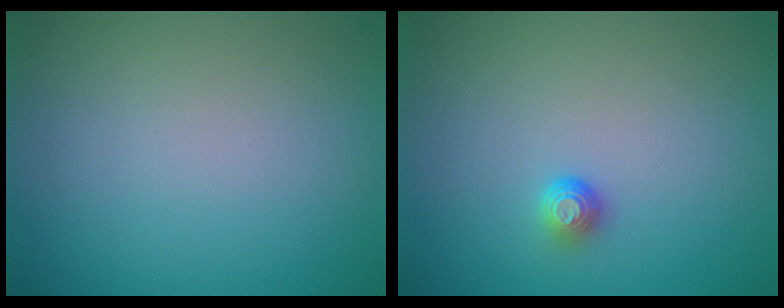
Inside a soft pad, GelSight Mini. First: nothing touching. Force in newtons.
{"total": 1.2, "press": 0.9, "slide": 0.8}